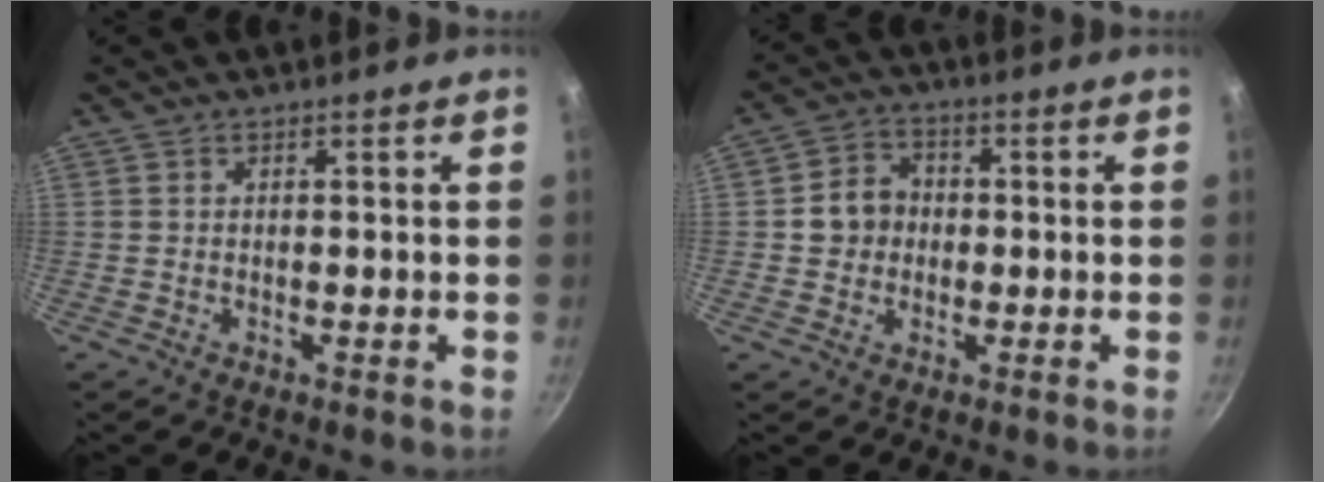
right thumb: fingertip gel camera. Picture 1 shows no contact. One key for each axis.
{"total": 6.4, "fx": -0.2, "fy": 5.7, "fz": 3.0, "tx": -0.031, "ty": 0.017, "tz": -0.013}